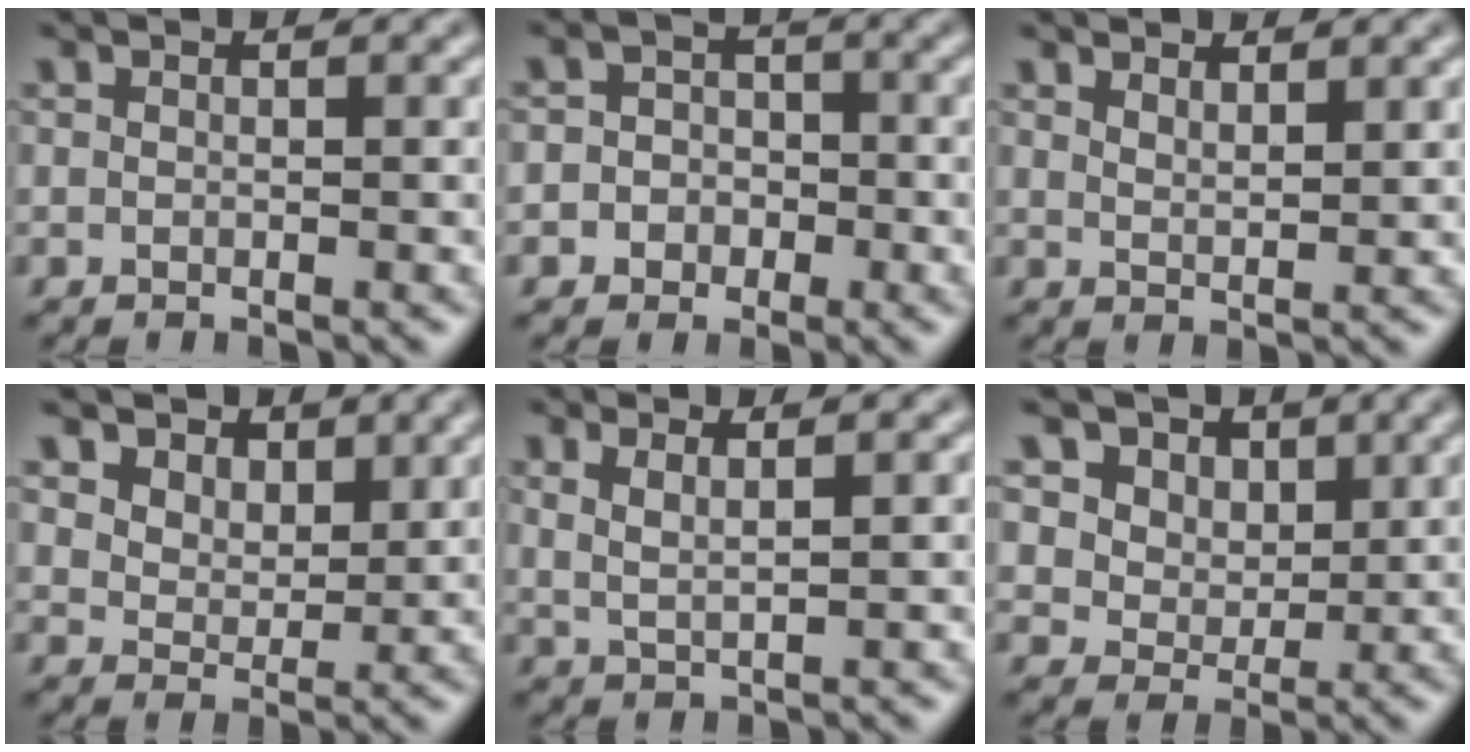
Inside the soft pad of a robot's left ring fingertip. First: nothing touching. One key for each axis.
{"total": 3.2, "fx": -0.9, "fy": 3.0, "fz": 0.7, "tx": 0.020, "ty": 0.012, "tz": -0.039}
{"total": 1.8, "fx": 1.6, "fy": 0.3, "fz": 0.6, "tx": -0.013, "ty": 0.001, "tz": 0.029}
{"total": 5.2, "fx": 3.9, "fy": 2.9, "fz": 1.8, "tx": -0.068, "ty": -0.012, "tz": 0.075}
{"total": 2.2, "fx": 1.5, "fy": 0.6, "fz": 1.5, "tx": -0.026, "ty": -0.002, "tz": 0.026}
{"total": 8.8, "fx": 5.3, "fy": 6.1, "fz": 3.6, "tx": -0.083, "ty": -0.001, "tz": 0.083}